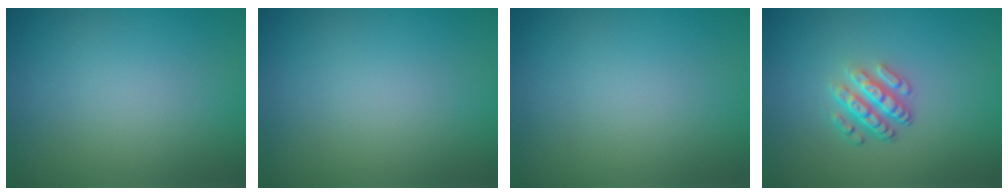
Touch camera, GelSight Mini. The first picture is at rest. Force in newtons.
{"total": 0.0}
{"total": 0.0}
{"total": 3.6, "press": 2.7, "slide": 2.4}